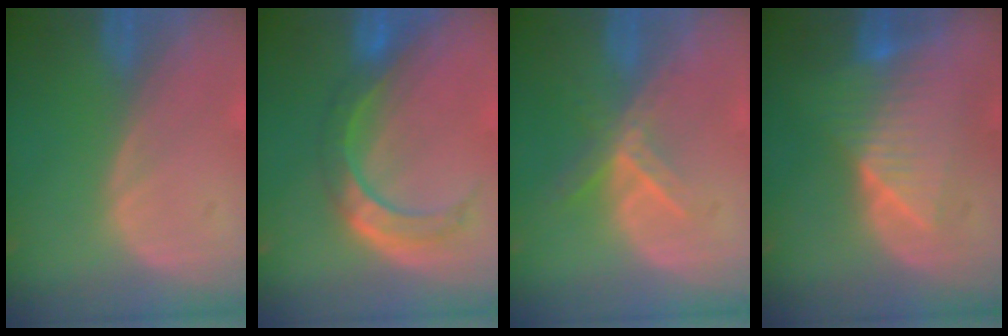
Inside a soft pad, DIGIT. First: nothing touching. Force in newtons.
{"total": 7.4, "press": 7.0, "slide": 2.4}
{"total": 5.6, "press": 4.9, "slide": 2.8}
{"total": 7.8, "press": 7.4, "slide": 2.6}